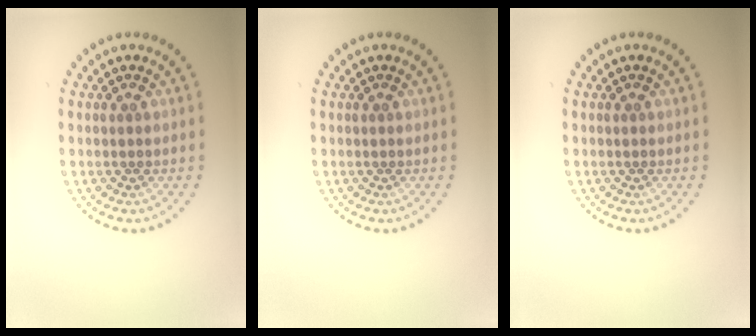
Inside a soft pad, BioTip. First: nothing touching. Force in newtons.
{"total": 0.0}
{"total": 0.0}